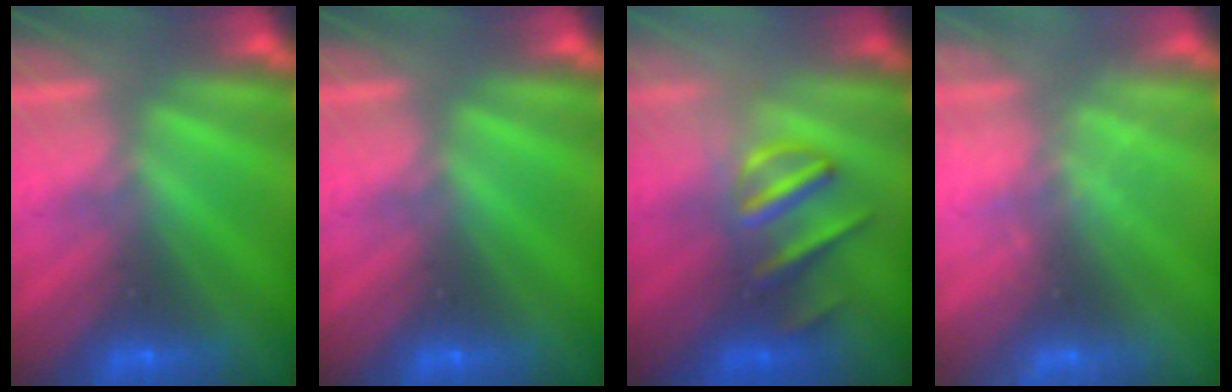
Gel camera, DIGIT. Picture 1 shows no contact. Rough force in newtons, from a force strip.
{"total": 0.0}
{"total": 3.0}
{"total": 2.3}